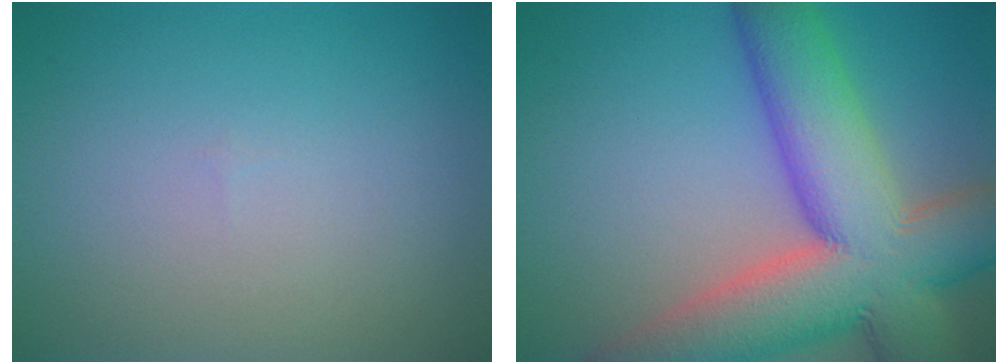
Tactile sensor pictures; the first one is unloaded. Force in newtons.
{"total": 14.1, "press": 14.1, "slide": 0.9}